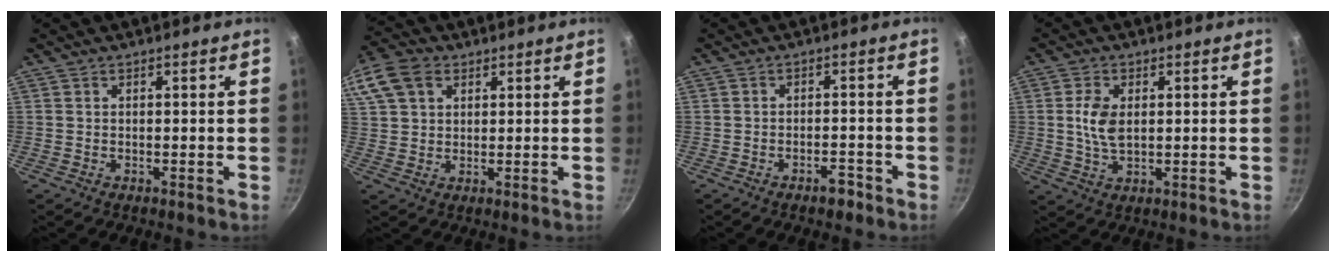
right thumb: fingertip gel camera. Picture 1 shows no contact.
{"total": 16.5, "force": [7.2, 12.1, 8.6], "torque": [-0.216, 0.043, 0.135]}
{"total": 3.2, "force": [-2.2, 1.4, 1.8], "torque": [-0.018, 0.022, -0.026]}
{"total": 6.1, "force": [1.0, 3.6, 4.9], "torque": [-0.095, -0.003, 0.021]}